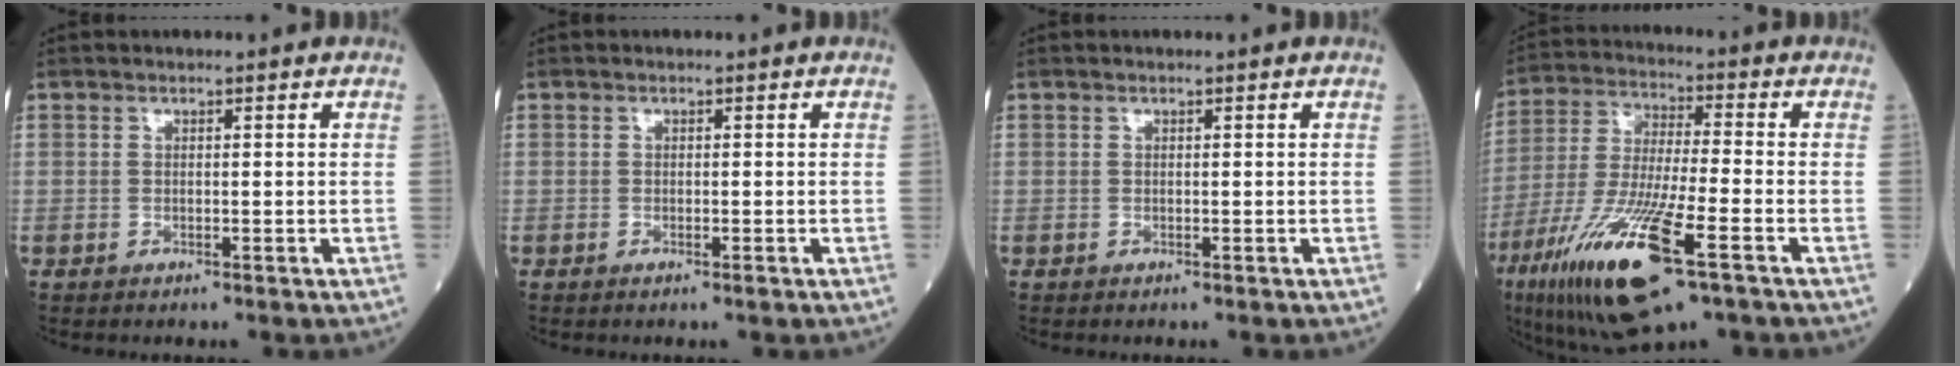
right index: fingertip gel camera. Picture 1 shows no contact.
{"total": 0.8, "force": [-0.4, 0.2, 0.7], "torque": [-0.011, -0.002, -0.006]}
{"total": 0.0}
{"total": 18.4, "force": [-8.8, 2.9, 15.9], "torque": [-0.338, -0.041, -0.154]}